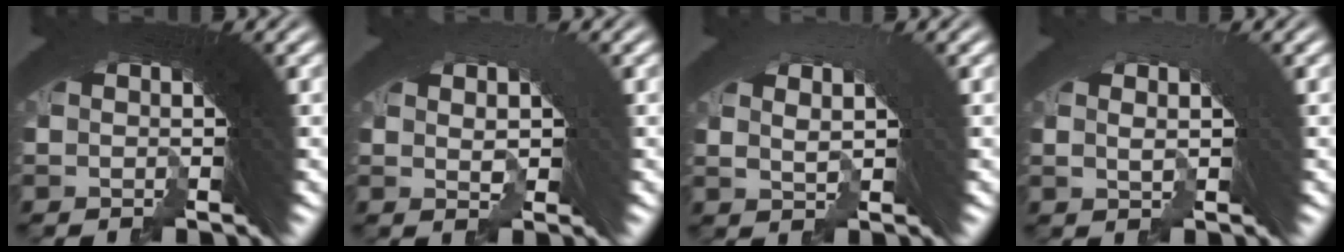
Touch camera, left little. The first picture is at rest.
{"total": 1.6, "force": [0.7, 0.5, 1.3], "torque": [-0.002, 0.012, 0.011]}
{"total": 1.3, "force": [0.5, -0.2, 1.2], "torque": [0.004, 0.011, 0.016]}
{"total": 1.0, "force": [0.3, -0.1, 1.0], "torque": [0.011, 0.016, 0.005]}